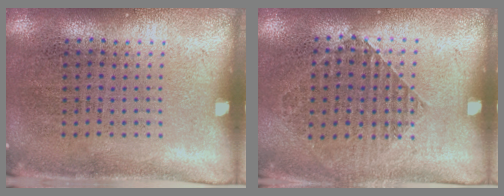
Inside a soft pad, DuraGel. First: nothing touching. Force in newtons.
{"total": 1.0, "press": 1.0, "slide": 0.2}